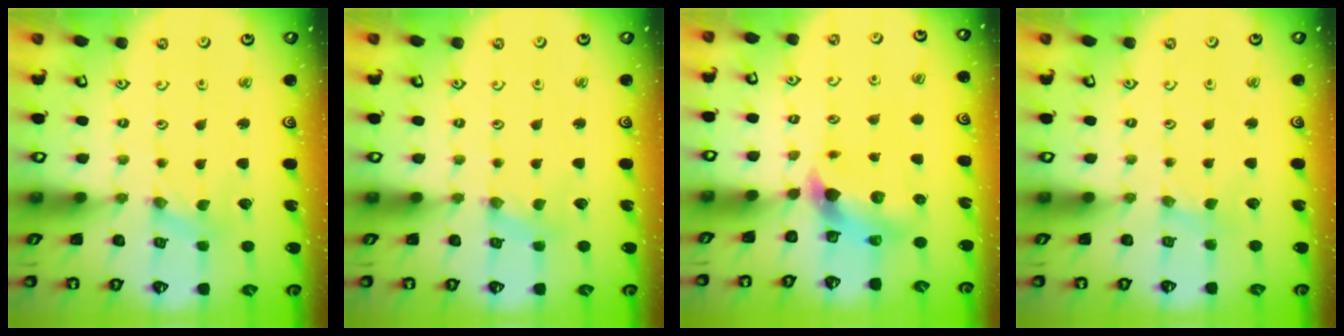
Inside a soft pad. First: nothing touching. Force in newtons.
{"total": 1.0, "press": 1.0, "slide": 0.2}
{"total": 7.0, "press": 7.0, "slide": 0.7}
{"total": 1.6, "press": 1.5, "slide": 0.3}